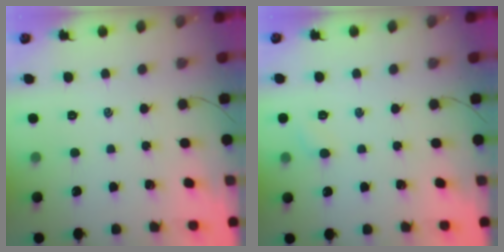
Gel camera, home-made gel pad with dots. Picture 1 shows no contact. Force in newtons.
{"total": 4.4, "press": 4.1, "slide": 1.4}